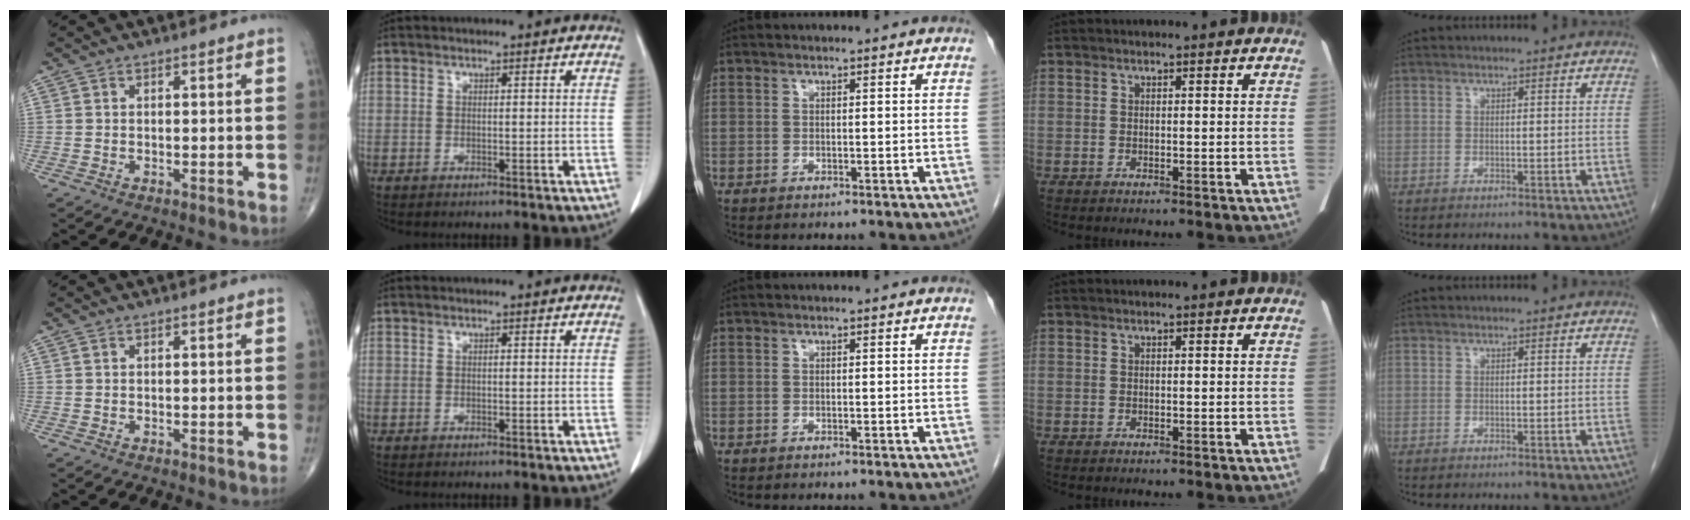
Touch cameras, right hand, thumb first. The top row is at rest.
{}